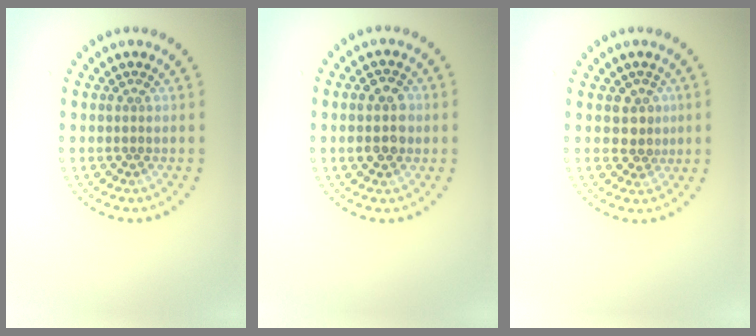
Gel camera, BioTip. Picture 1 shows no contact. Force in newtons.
{"total": 3.5, "press": 3.5, "slide": 0.2}
{"total": 1.9, "press": 1.6, "slide": 1.0}